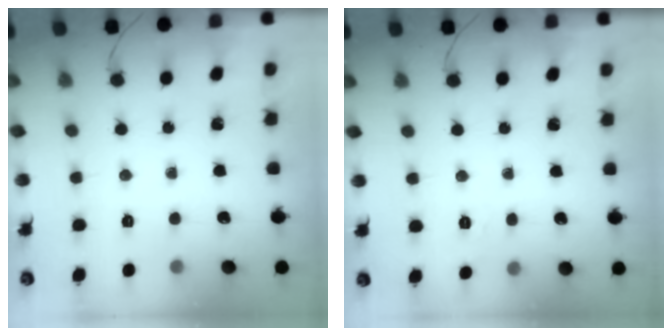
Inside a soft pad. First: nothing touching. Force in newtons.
{"total": 3.1, "press": 2.6, "slide": 1.7}